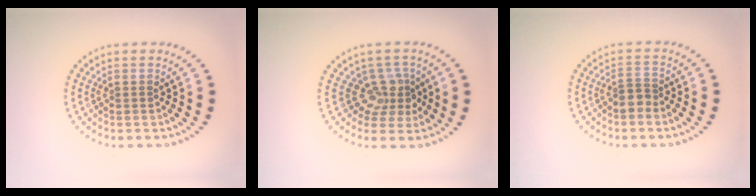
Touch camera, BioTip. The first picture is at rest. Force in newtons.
{"total": 2.9, "press": 2.2, "slide": 1.8}
{"total": 1.9, "press": 1.5, "slide": 1.1}